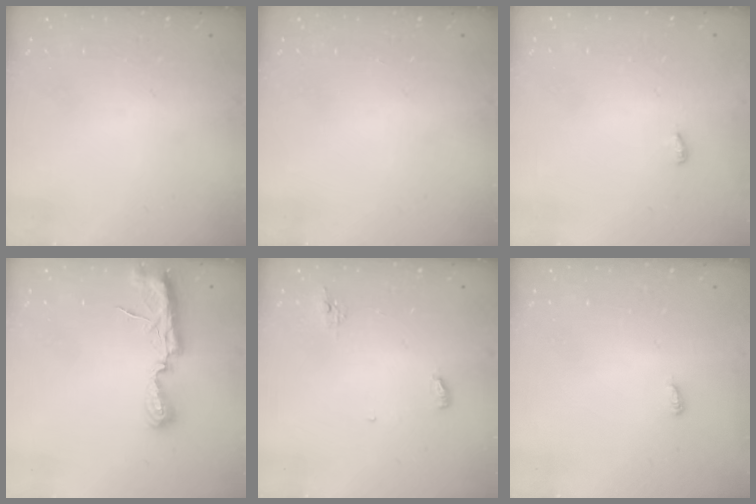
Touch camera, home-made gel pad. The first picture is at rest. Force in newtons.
{"total": 0.0}
{"total": 3.6, "press": 3.6, "slide": 0.4}
{"total": 7.2, "press": 7.2, "slide": 0.5}
{"total": 4.8, "press": 4.8, "slide": 0.3}
{"total": 2.9, "press": 2.9, "slide": 0.3}